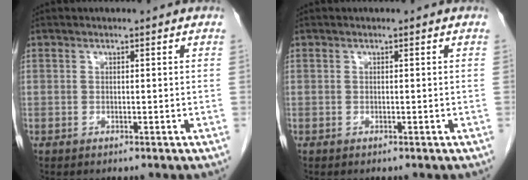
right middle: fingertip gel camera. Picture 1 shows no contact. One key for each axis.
{"total": 0.0}